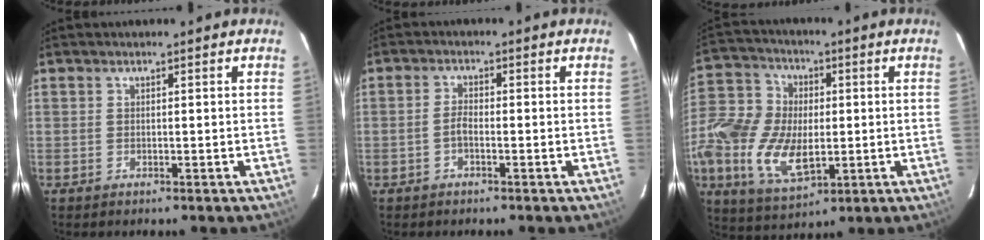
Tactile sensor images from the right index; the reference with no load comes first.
{"total": 2.0, "force": [-0.9, 0.7, 1.7], "torque": [-0.039, 0.006, -0.020]}
{"total": 19.3, "force": [-2.8, 12.8, 14.1], "torque": [-0.327, 0.003, -0.049]}